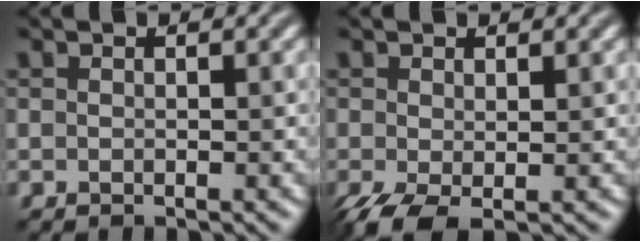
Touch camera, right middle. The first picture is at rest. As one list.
[{"total": 3.0, "force": [-1.1, 1.4, 2.5], "torque": [-0.061, -0.011, -0.022]}]